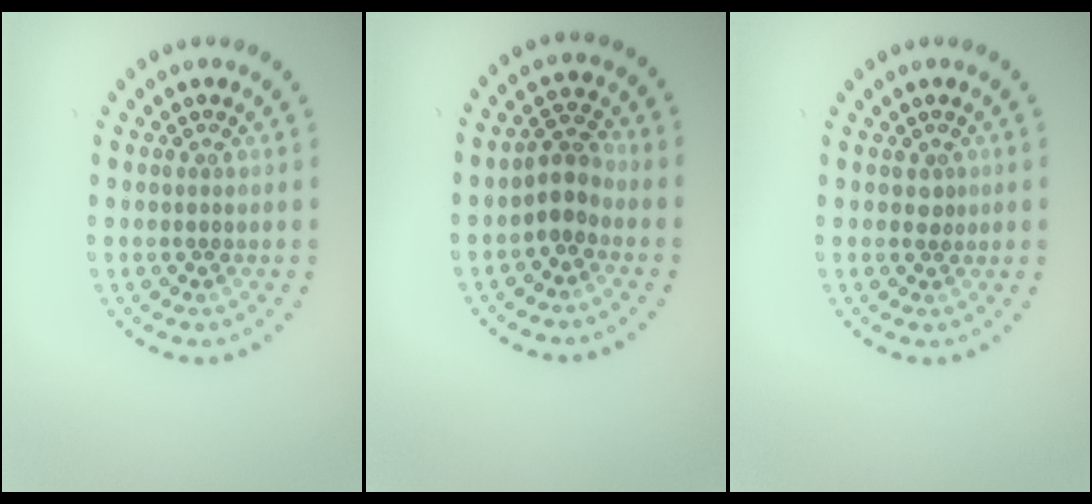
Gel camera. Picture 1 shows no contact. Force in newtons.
{"total": 2.3, "press": 1.8, "slide": 1.3}
{"total": 0.9, "press": 0.6, "slide": 0.7}